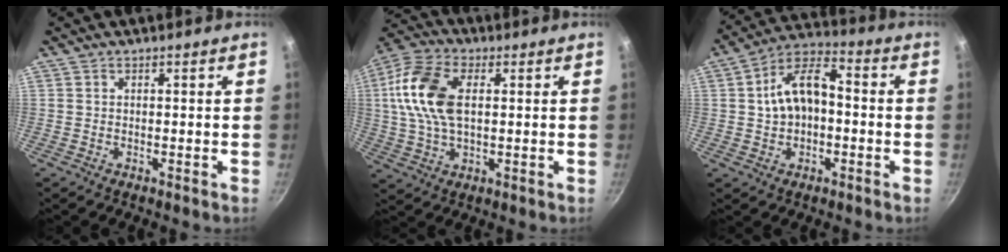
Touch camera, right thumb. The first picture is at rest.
{"total": 13.7, "force": [1.9, 7.9, 11.0], "torque": [-0.211, 0.017, 0.023]}
{"total": 11.7, "force": [0.0, 7.3, 9.1], "torque": [-0.141, 0.043, -0.009]}